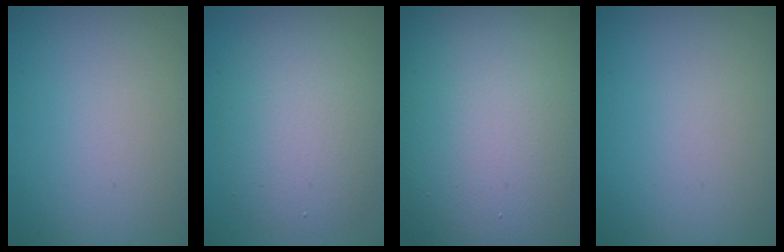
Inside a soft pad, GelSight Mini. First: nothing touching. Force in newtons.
{"total": 5.9, "press": 5.9, "slide": 0.5}
{"total": 22.1, "press": 22.1, "slide": 1.2}
{"total": 0.0}